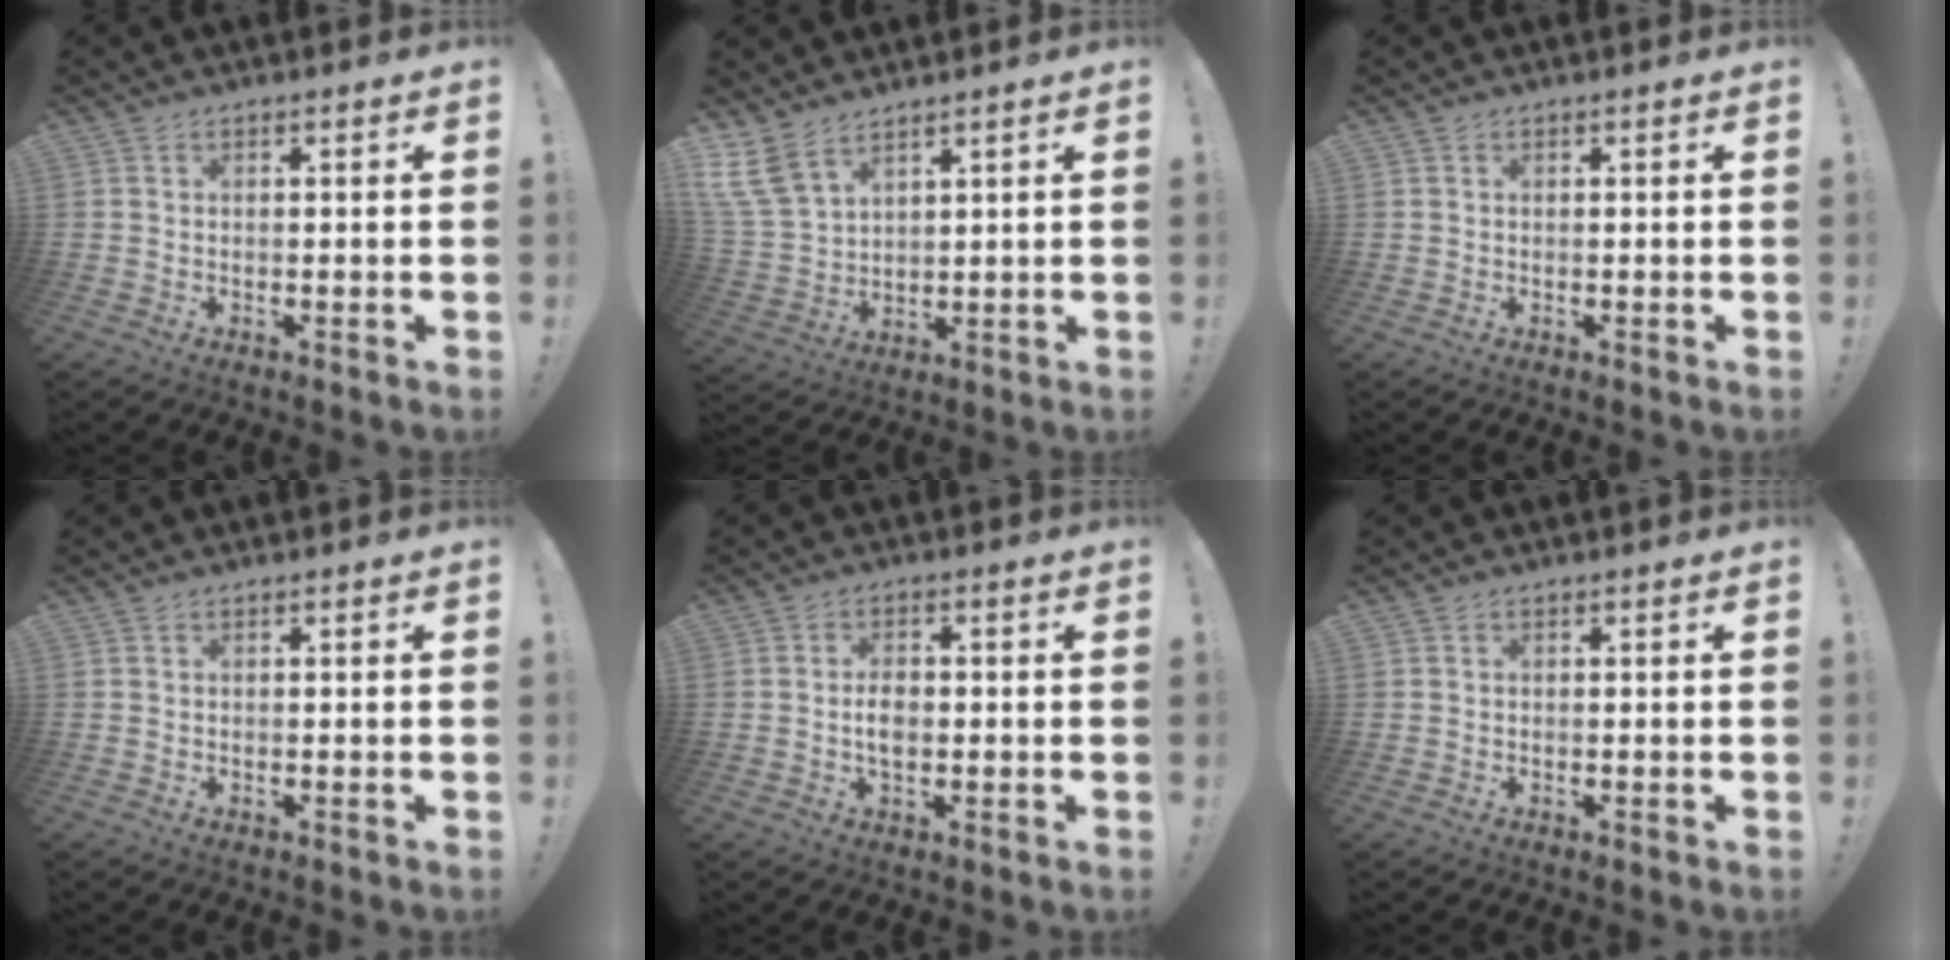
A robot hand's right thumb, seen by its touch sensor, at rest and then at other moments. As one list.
[{"total": 9.5, "force": [7.1, 4.5, 4.5], "torque": [-0.106, -0.036, 0.144]}, {"total": 0.0}, {"total": 0.0}, {"total": 4.1, "force": [-0.6, 2.5, 3.2], "torque": [-0.048, 0.000, -0.016]}, {"total": 0.0}]